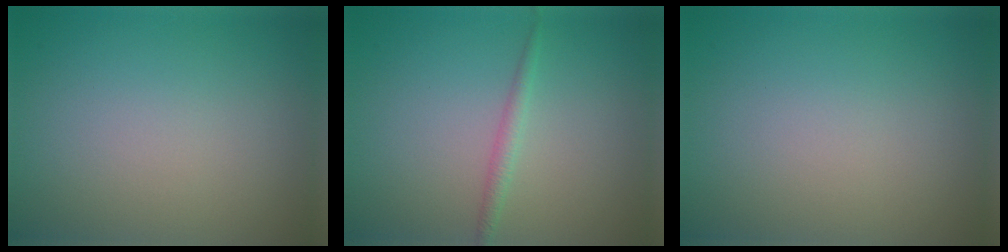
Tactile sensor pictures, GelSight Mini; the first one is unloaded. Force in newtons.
{"total": 1.3, "press": 1.3, "slide": 0.0}
{"total": 0.0}